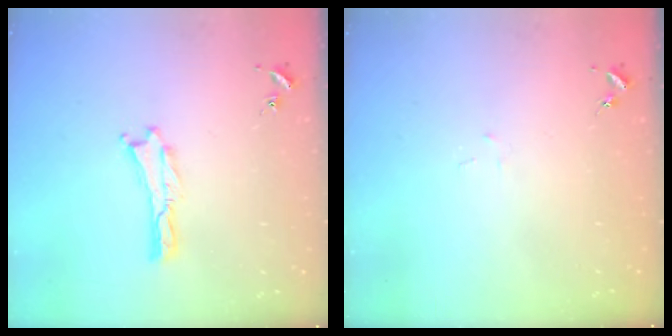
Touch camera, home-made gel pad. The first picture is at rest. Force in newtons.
{"total": 1.0, "press": 1.0, "slide": 0.1}